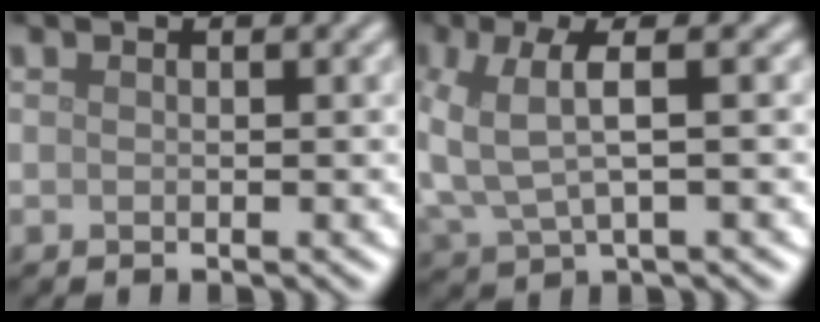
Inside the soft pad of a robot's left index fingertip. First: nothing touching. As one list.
[{"total": 5.1, "force": [0.6, 1.9, 4.7], "torque": [-0.122, 0.001, 0.014]}]